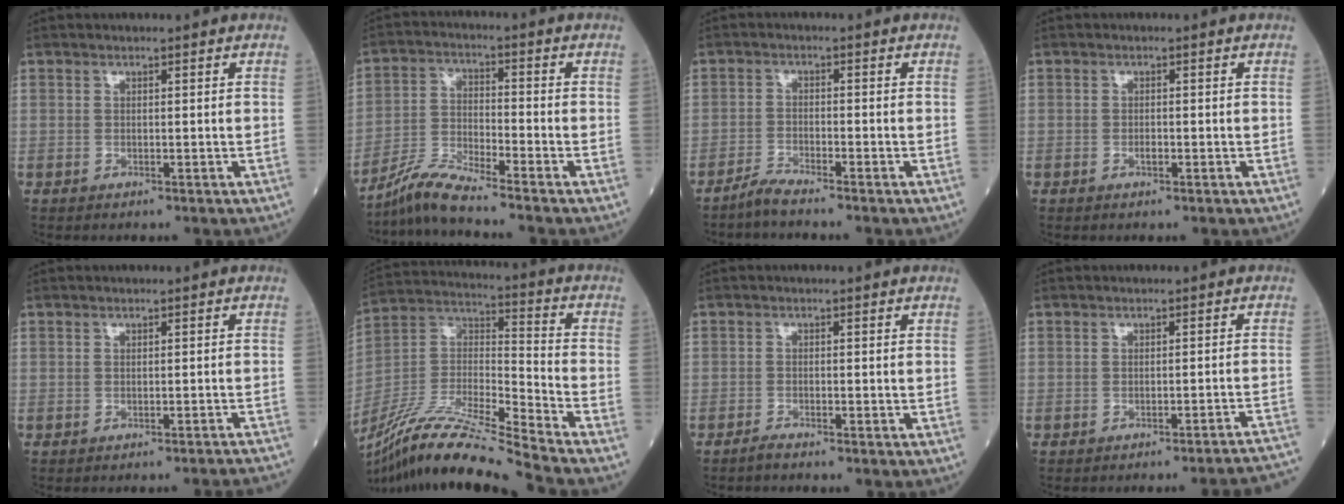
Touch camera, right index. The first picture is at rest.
{"total": 6.5, "force": [-6.0, -1.2, 2.1], "torque": [-0.050, -0.019, -0.120]}
{"total": 2.7, "force": [-2.6, -0.5, 0.7], "torque": [-0.021, -0.011, -0.056]}
{"total": 0.9, "force": [-0.4, 0.3, 0.8], "torque": [-0.014, 0.001, -0.005]}
{"total": 4.2, "force": [-4.1, -0.5, 0.9], "torque": [-0.007, -0.014, -0.042]}
{"total": 20.4, "force": [-18.0, -1.6, 9.3], "torque": [-0.206, -0.007, -0.334]}
{"total": 1.2, "force": [-1.2, -0.2, 0.3], "torque": [-0.011, -0.003, -0.024]}
{"total": 11.1, "force": [-10.8, -1.8, 2.0], "torque": [0.009, -0.012, -0.120]}